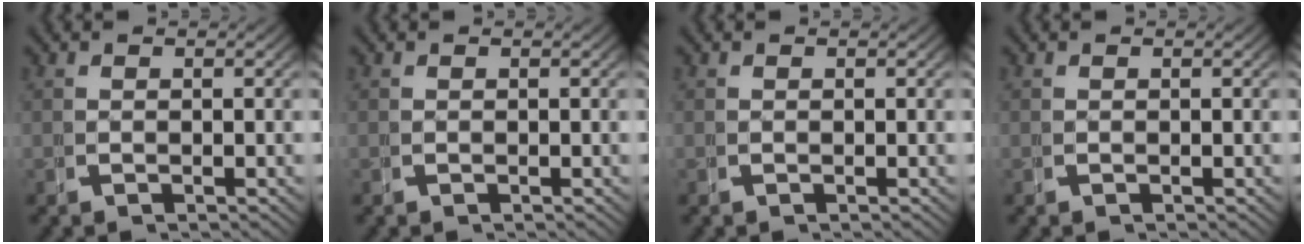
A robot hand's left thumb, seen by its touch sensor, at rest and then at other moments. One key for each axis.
{"total": 0.0}
{"total": 0.0}
{"total": 0.0}